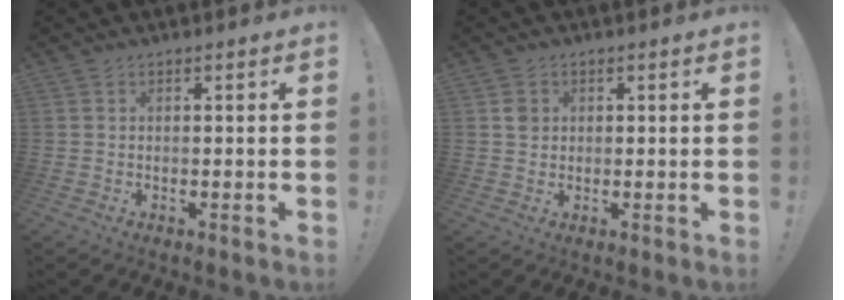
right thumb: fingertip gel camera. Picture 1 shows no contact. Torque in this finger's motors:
{"motor_torque": [-0.31, 0.48, 0.21, -0.05, -0.02]}